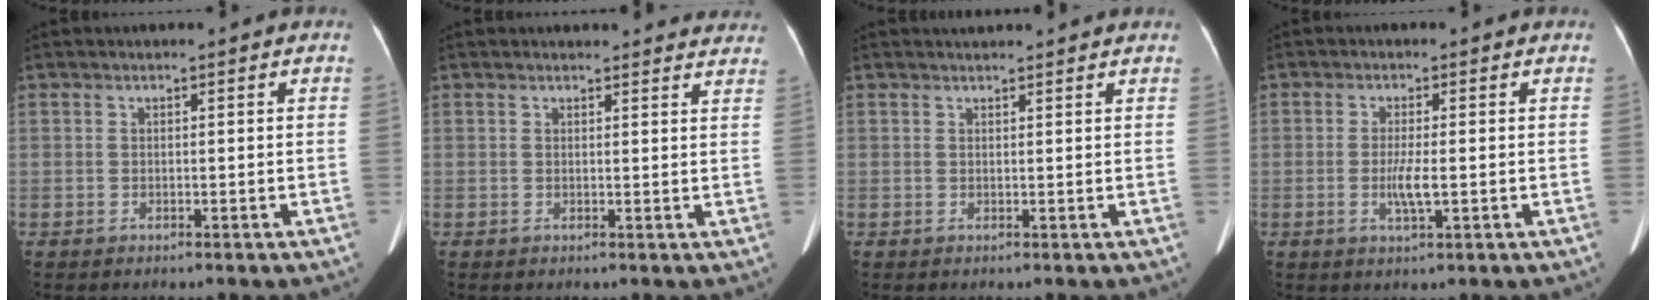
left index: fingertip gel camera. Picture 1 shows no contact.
{"total": 11.2, "force": [10.7, 2.5, 2.2], "torque": [0.005, -0.004, 0.095]}
{"total": 3.8, "force": [3.7, 0.3, 0.9], "torque": [-0.015, 0.028, 0.045]}
{"total": 3.3, "force": [-0.5, 0.2, 3.2], "torque": [-0.068, -0.006, -0.009]}